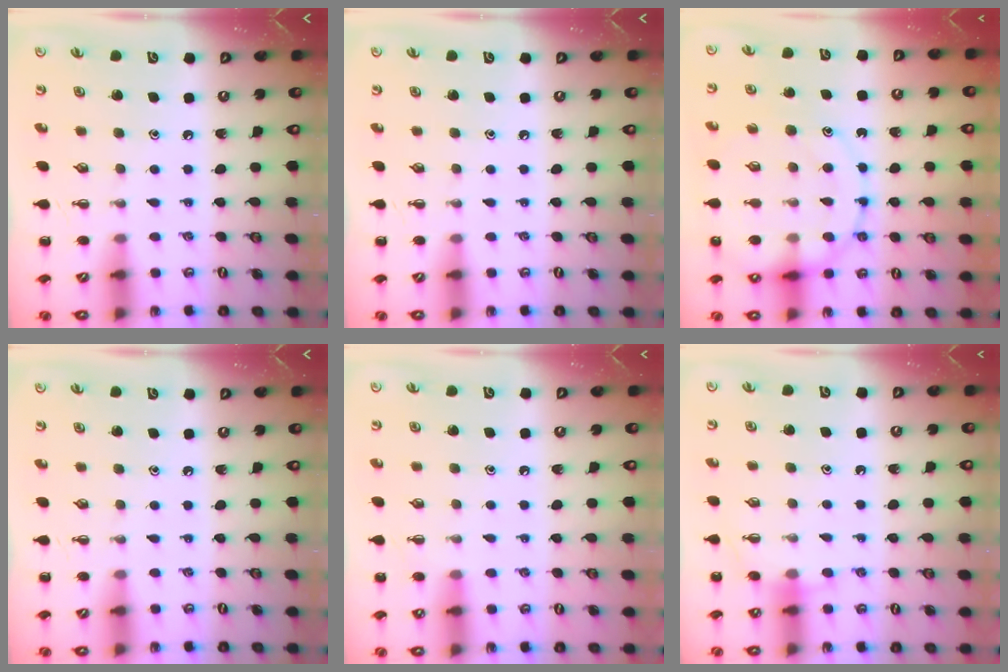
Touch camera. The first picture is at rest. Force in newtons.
{"total": 0.0}
{"total": 15.4, "press": 15.2, "slide": 2.4}
{"total": 0.0}
{"total": 3.9, "press": 3.7, "slide": 1.2}
{"total": 6.7, "press": 6.5, "slide": 1.6}